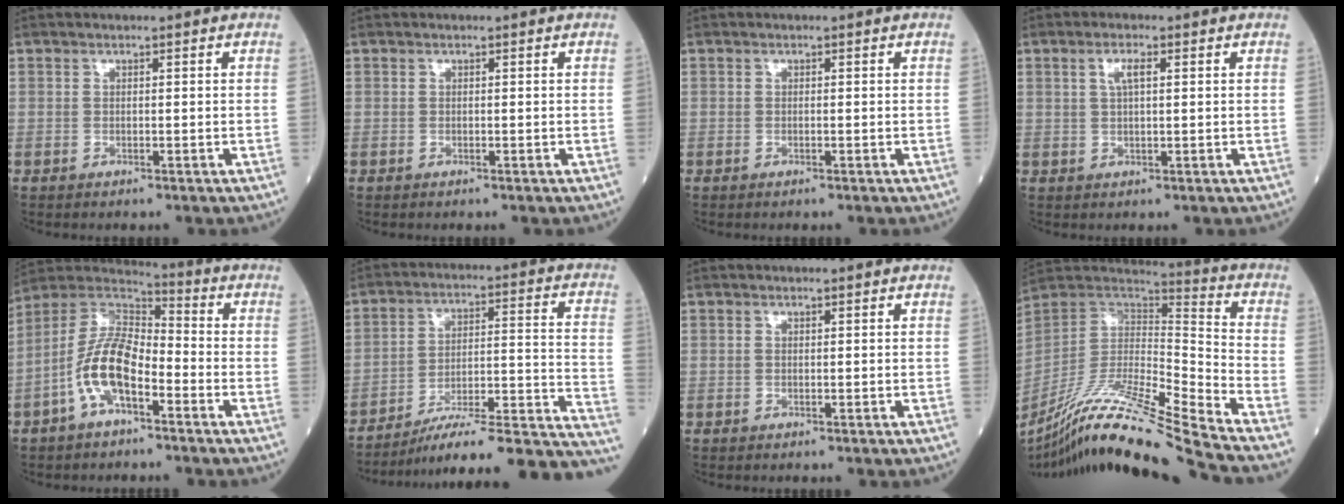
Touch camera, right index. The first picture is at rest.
{"total": 0.0}
{"total": 0.0}
{"total": 2.7, "force": [1.0, 0.6, 2.5], "torque": [-0.052, 0.005, 0.019]}
{"total": 11.0, "force": [-4.3, 4.2, 9.2], "torque": [-0.195, 0.018, -0.088]}
{"total": 22.1, "force": [-18.9, 1.6, 11.4], "torque": [-0.087, 0.027, -0.272]}
{"total": 0.0}
{"total": 22.5, "force": [-18.5, -1.8, 12.7], "torque": [-0.257, -0.030, -0.341]}